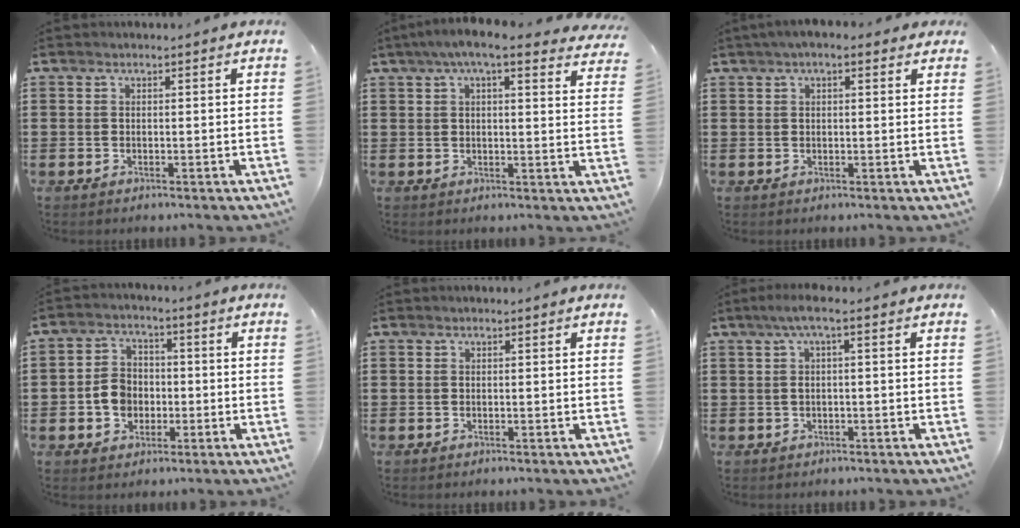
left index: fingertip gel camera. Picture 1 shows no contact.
{"total": 6.2, "force": [5.0, 0.3, 3.7], "torque": [-0.086, -0.008, 0.088]}
{"total": 2.6, "force": [1.4, 0.9, 2.0], "torque": [-0.041, 0.007, 0.023]}
{"total": 5.7, "force": [-1.1, 4.7, 3.2], "torque": [-0.081, 0.008, -0.024]}
{"total": 0.0}
{"total": 2.8, "force": [0.2, 0.3, 2.8], "torque": [-0.059, 0.000, -0.001]}